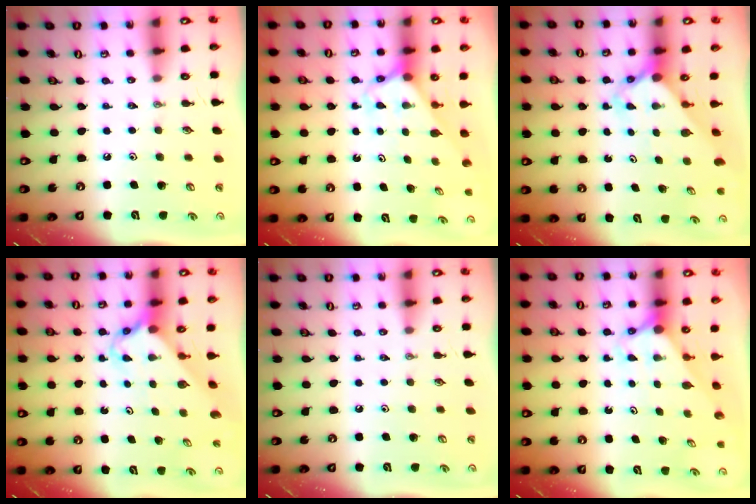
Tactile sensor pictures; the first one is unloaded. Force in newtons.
{"total": 2.5, "press": 2.5, "slide": 0.2}
{"total": 2.8, "press": 2.8, "slide": 0.1}
{"total": 2.7, "press": 2.7, "slide": 0.2}
{"total": 0.0}
{"total": 2.8, "press": 2.8, "slide": 0.0}